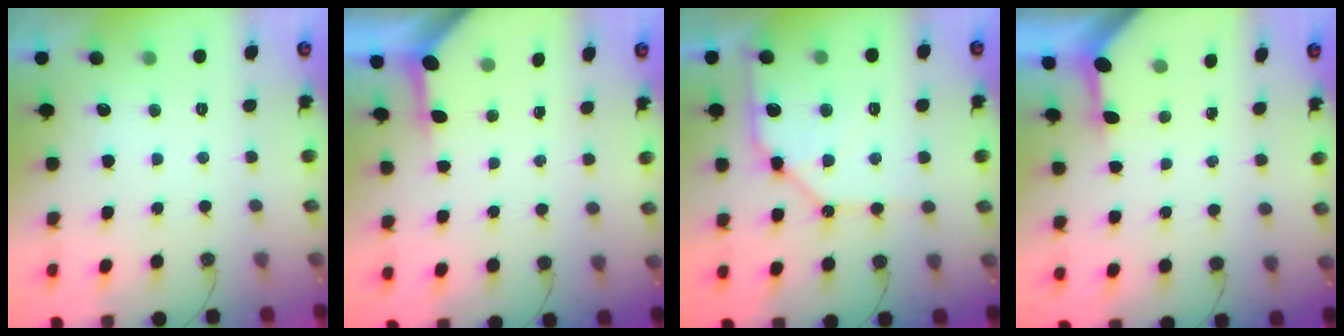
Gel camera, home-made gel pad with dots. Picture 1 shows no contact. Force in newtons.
{"total": 3.5, "press": 3.5, "slide": 0.4}
{"total": 12.2, "press": 12.1, "slide": 1.7}
{"total": 3.2, "press": 3.2, "slide": 0.3}